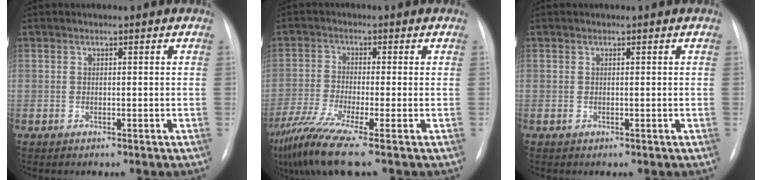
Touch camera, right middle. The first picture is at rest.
{"total": 8.6, "force": [-5.9, -1.1, 6.1], "torque": [-0.126, -0.031, -0.111]}
{"total": 0.0}